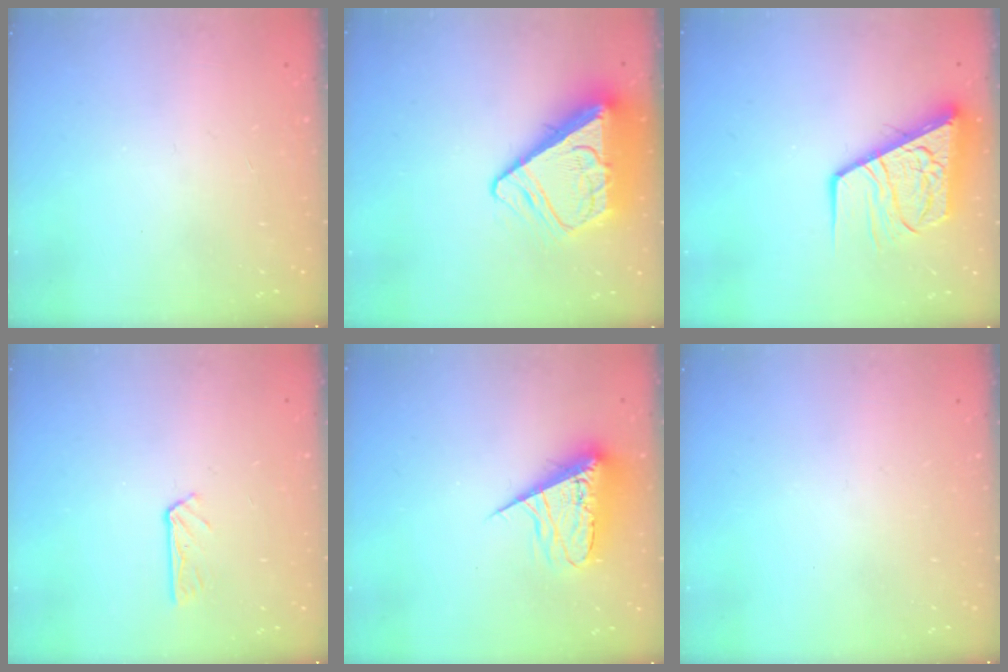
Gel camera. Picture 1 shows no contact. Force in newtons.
{"total": 13.6, "press": 13.5, "slide": 1.5}
{"total": 13.0, "press": 12.9, "slide": 1.7}
{"total": 3.9, "press": 3.9, "slide": 0.5}
{"total": 8.8, "press": 8.7, "slide": 0.8}
{"total": 0.0}